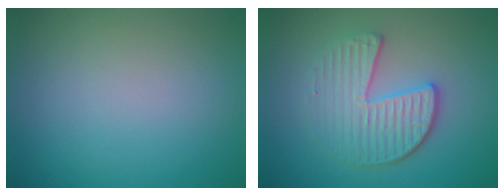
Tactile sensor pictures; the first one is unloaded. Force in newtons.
{"total": 4.1, "press": 3.6, "slide": 1.8}